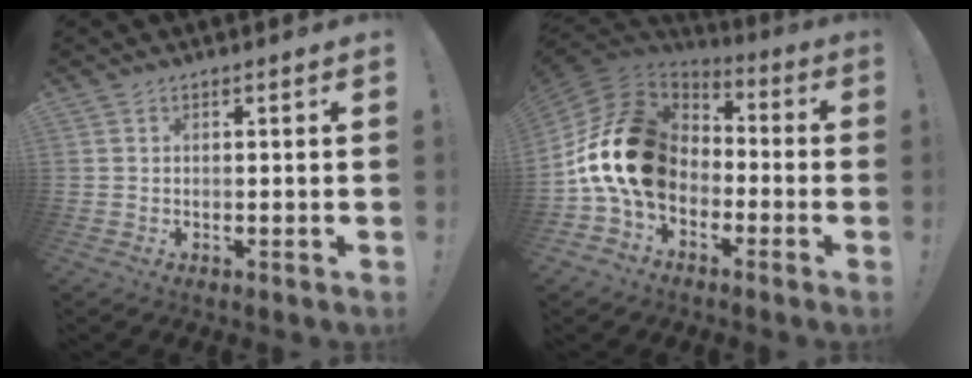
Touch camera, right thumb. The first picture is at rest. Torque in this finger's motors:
{"motor_torque": [2.98, 2.03, 2.02, -0.75, 0.30]}